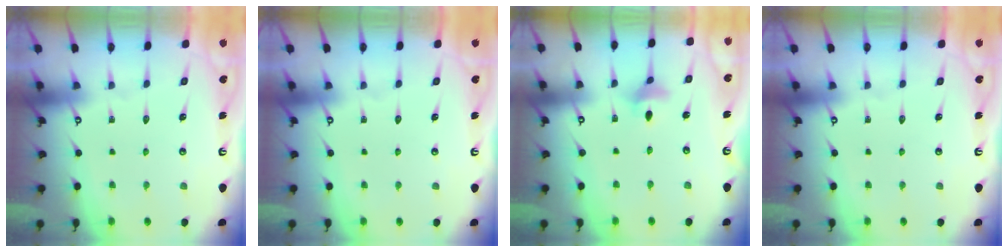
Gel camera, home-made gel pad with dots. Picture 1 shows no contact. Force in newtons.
{"total": 0.0}
{"total": 3.2, "press": 3.2, "slide": 0.4}
{"total": 0.0}